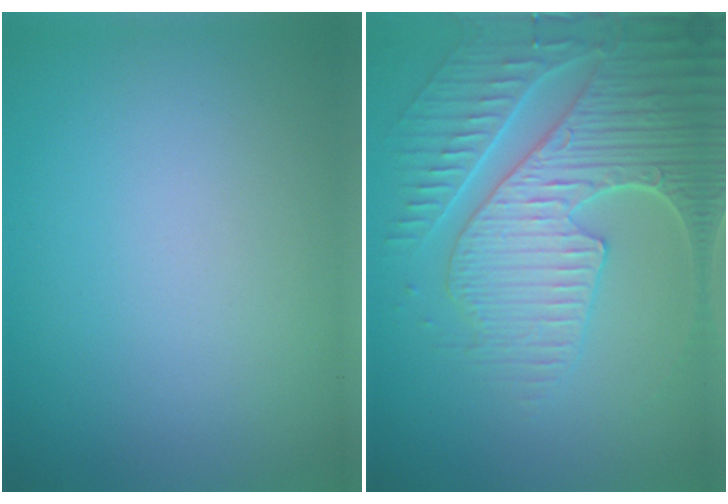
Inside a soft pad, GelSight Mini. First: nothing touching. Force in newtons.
{"total": 7.0, "press": 5.7, "slide": 4.2}